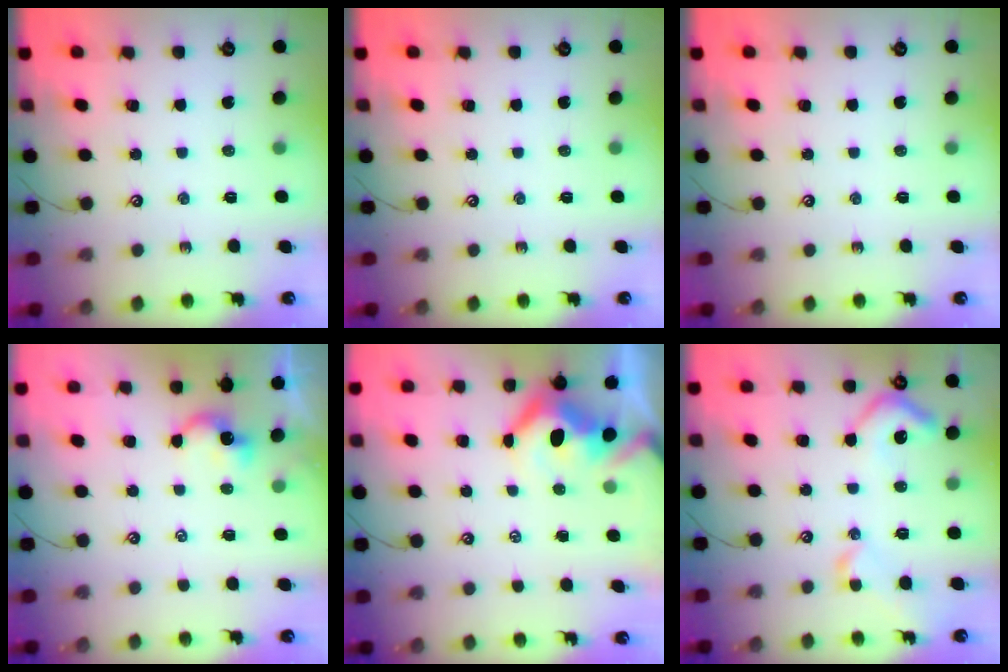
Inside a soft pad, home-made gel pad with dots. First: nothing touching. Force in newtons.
{"total": 0.0}
{"total": 0.0}
{"total": 2.5, "press": 2.5, "slide": 0.3}
{"total": 5.7, "press": 5.6, "slide": 1.3}
{"total": 7.9, "press": 7.8, "slide": 1.1}